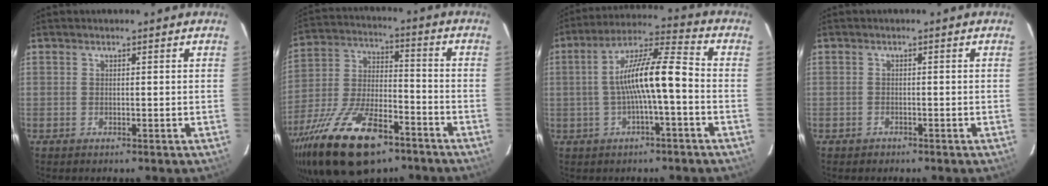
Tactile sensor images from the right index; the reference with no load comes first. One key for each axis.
{"total": 23.6, "fx": -14.7, "fy": 9.9, "fz": 15.6, "tx": -0.316, "ty": -0.031, "tz": -0.250}
{"total": 11.3, "fx": -1.9, "fy": 1.6, "fz": 11.1, "tx": -0.200, "ty": 0.024, "tz": -0.032}
{"total": 1.2, "fx": -0.8, "fy": 0.8, "fz": 0.1, "tx": -0.002, "ty": 0.005, "tz": -0.010}